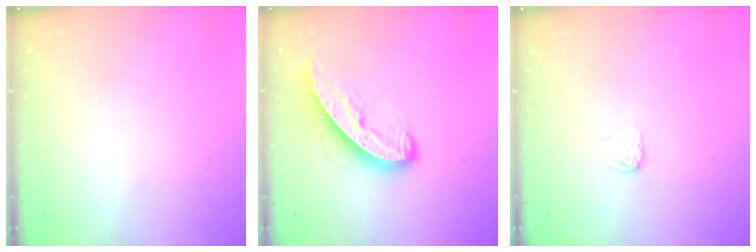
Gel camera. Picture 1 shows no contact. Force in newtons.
{"total": 11.1, "press": 11.1, "slide": 1.0}
{"total": 3.0, "press": 2.9, "slide": 0.3}